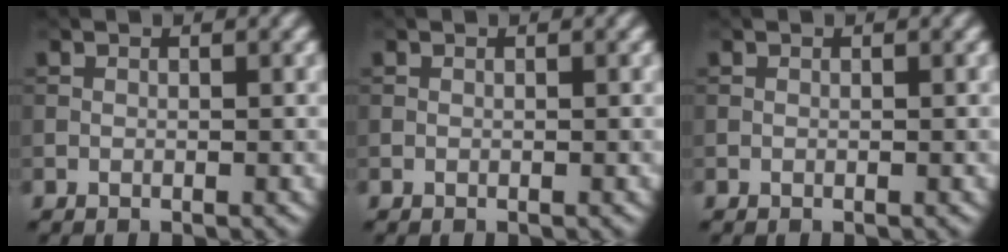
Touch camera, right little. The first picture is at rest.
{"total": 0.0}
{"total": 0.0}